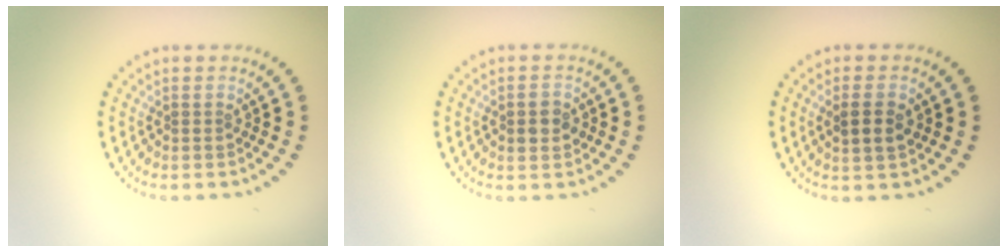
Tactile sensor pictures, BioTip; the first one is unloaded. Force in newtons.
{"total": 2.5, "press": 2.5, "slide": 0.2}
{"total": 2.3, "press": 2.2, "slide": 0.6}